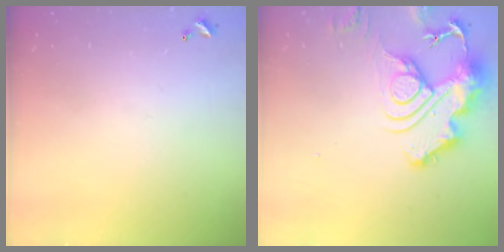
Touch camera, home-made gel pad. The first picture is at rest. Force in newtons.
{"total": 16.4, "press": 16.3, "slide": 1.5}